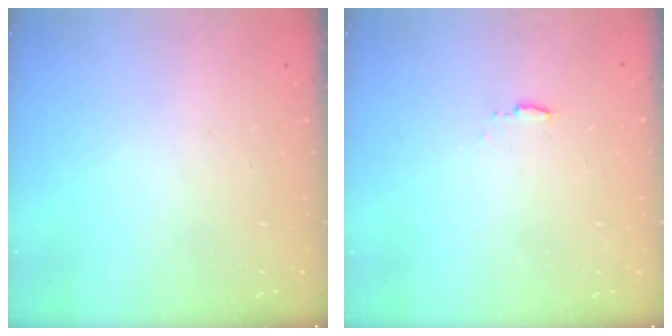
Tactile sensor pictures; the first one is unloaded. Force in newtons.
{"total": 3.2, "press": 3.2, "slide": 0.5}